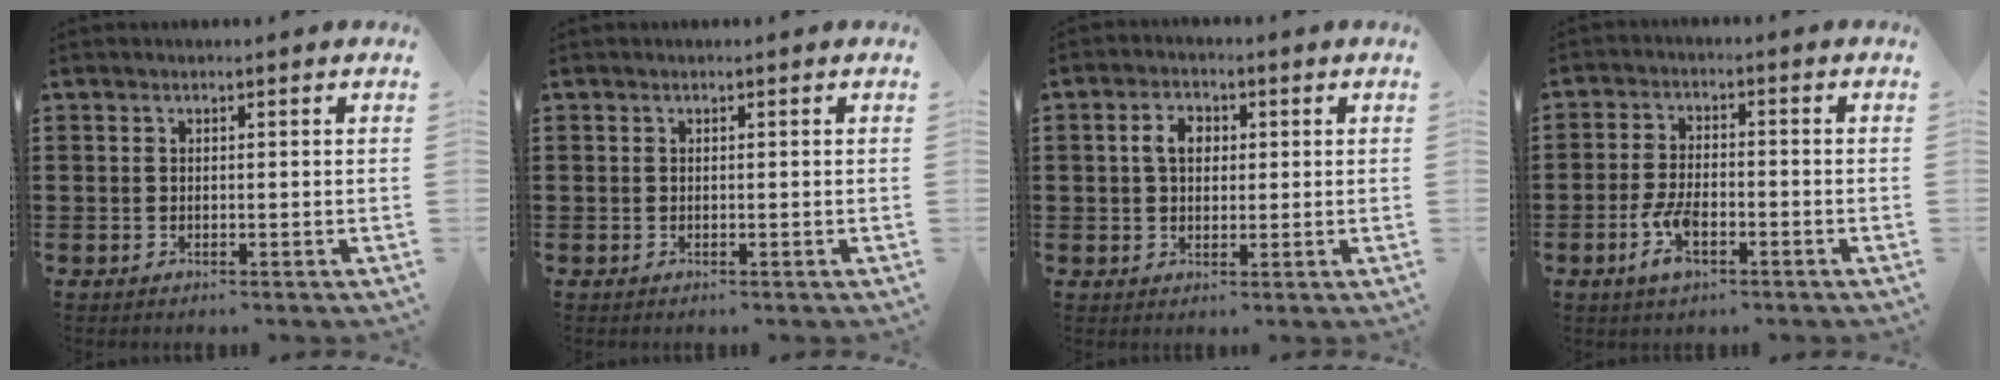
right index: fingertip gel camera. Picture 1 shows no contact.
{"total": 0.0}
{"total": 3.9, "force": [0.6, 2.7, 2.8], "torque": [-0.063, 0.015, 0.008]}
{"total": 5.7, "force": [-2.4, 2.5, 4.6], "torque": [-0.112, -0.005, -0.049]}